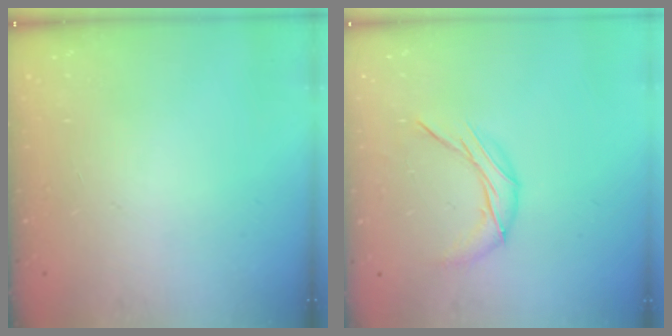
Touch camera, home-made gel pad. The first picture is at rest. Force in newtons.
{"total": 7.8, "press": 7.8, "slide": 0.1}